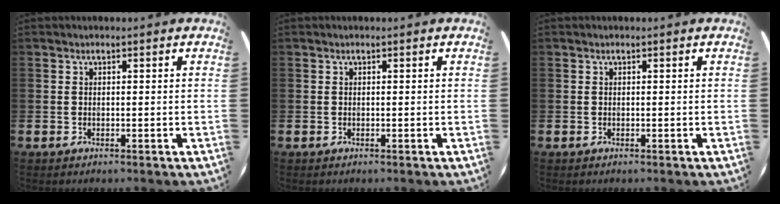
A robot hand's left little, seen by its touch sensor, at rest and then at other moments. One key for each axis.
{"total": 0.0}
{"total": 0.0}